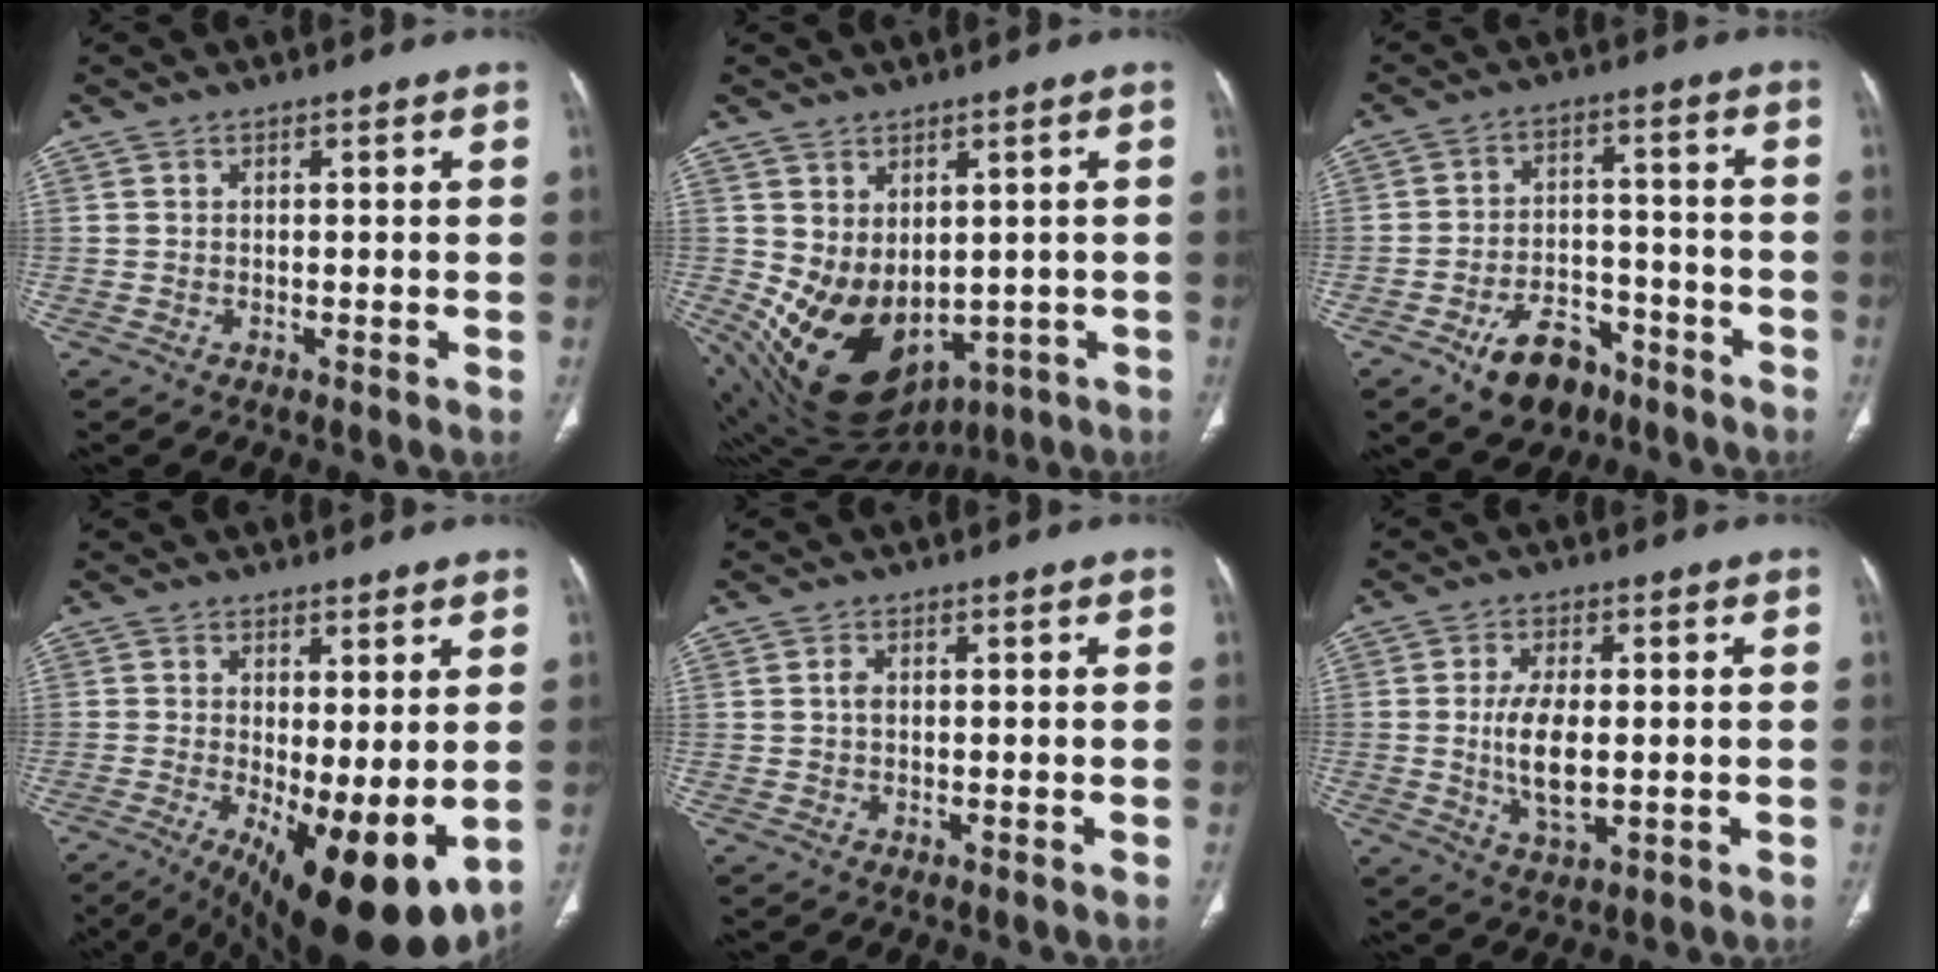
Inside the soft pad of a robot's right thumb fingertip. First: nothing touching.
{"total": 15.3, "force": [-1.7, 10.9, 10.6], "torque": [-0.165, -0.015, 0.016]}
{"total": 10.5, "force": [-6.4, 6.4, 5.3], "torque": [-0.060, 0.045, -0.096]}
{"total": 15.5, "force": [-3.4, 5.5, 14.1], "torque": [-0.198, -0.028, -0.028]}
{"total": 1.2, "force": [0.1, 0.7, 0.9], "torque": [-0.018, 0.003, 0.001]}
{"total": 8.3, "force": [-0.4, 3.9, 7.3], "torque": [-0.139, -0.009, -0.002]}